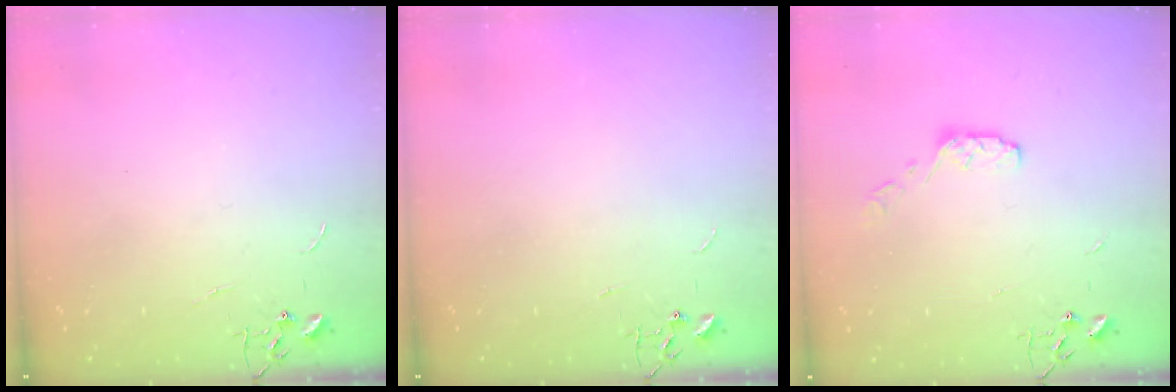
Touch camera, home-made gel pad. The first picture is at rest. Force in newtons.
{"total": 0.0}
{"total": 6.1, "press": 6.0, "slide": 0.9}